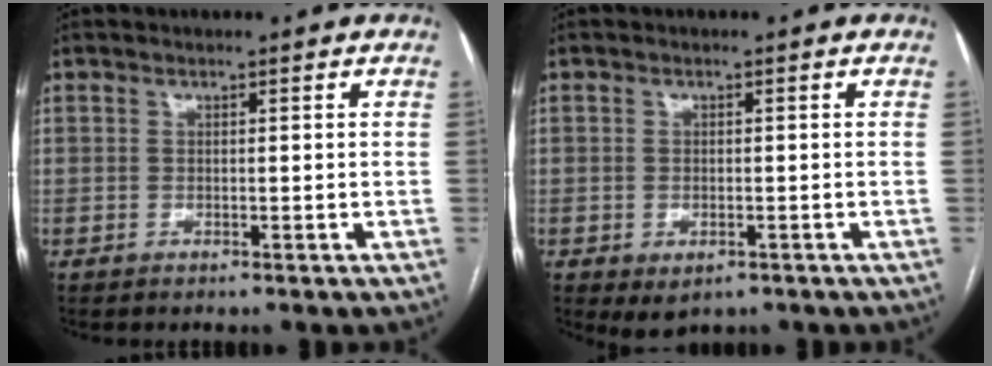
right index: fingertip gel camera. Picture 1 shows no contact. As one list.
[{"total": 2.9, "force": [-1.4, 1.9, 1.8], "torque": [-0.027, -0.003, -0.006]}]